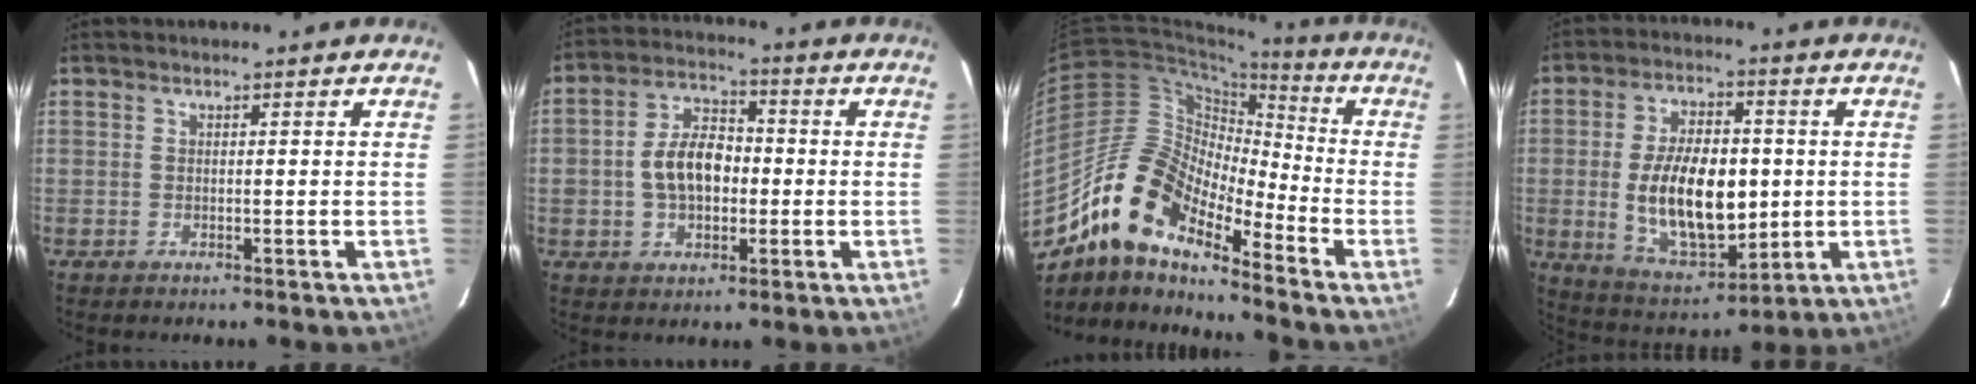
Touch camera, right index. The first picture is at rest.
{"total": 9.5, "force": [-0.8, 6.2, 7.2], "torque": [-0.137, 0.024, -0.009]}
{"total": 15.2, "force": [-11.4, 5.1, 8.7], "torque": [-0.142, 0.003, -0.231]}
{"total": 17.3, "force": [-0.6, 9.0, 14.8], "torque": [-0.277, -0.004, 0.010]}